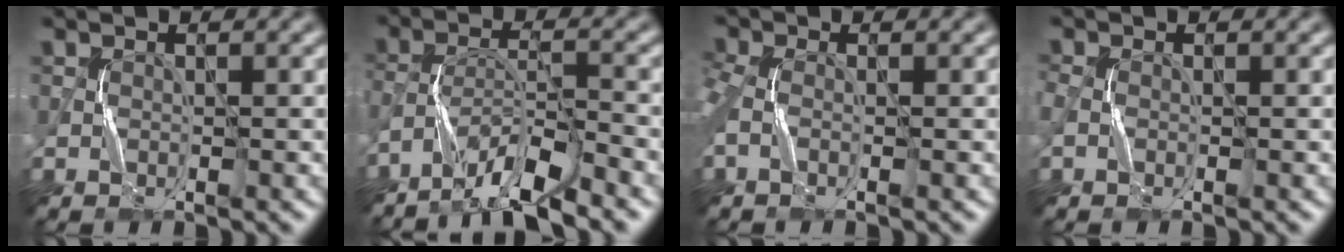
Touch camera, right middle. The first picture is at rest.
{"total": 6.8, "force": [-5.3, 0.9, 4.0], "torque": [-0.071, 0.001, -0.102]}
{"total": 3.3, "force": [-0.5, 2.0, 2.6], "torque": [-0.070, 0.000, -0.014]}
{"total": 1.3, "force": [-0.4, 0.9, 0.8], "torque": [-0.025, 0.002, -0.012]}